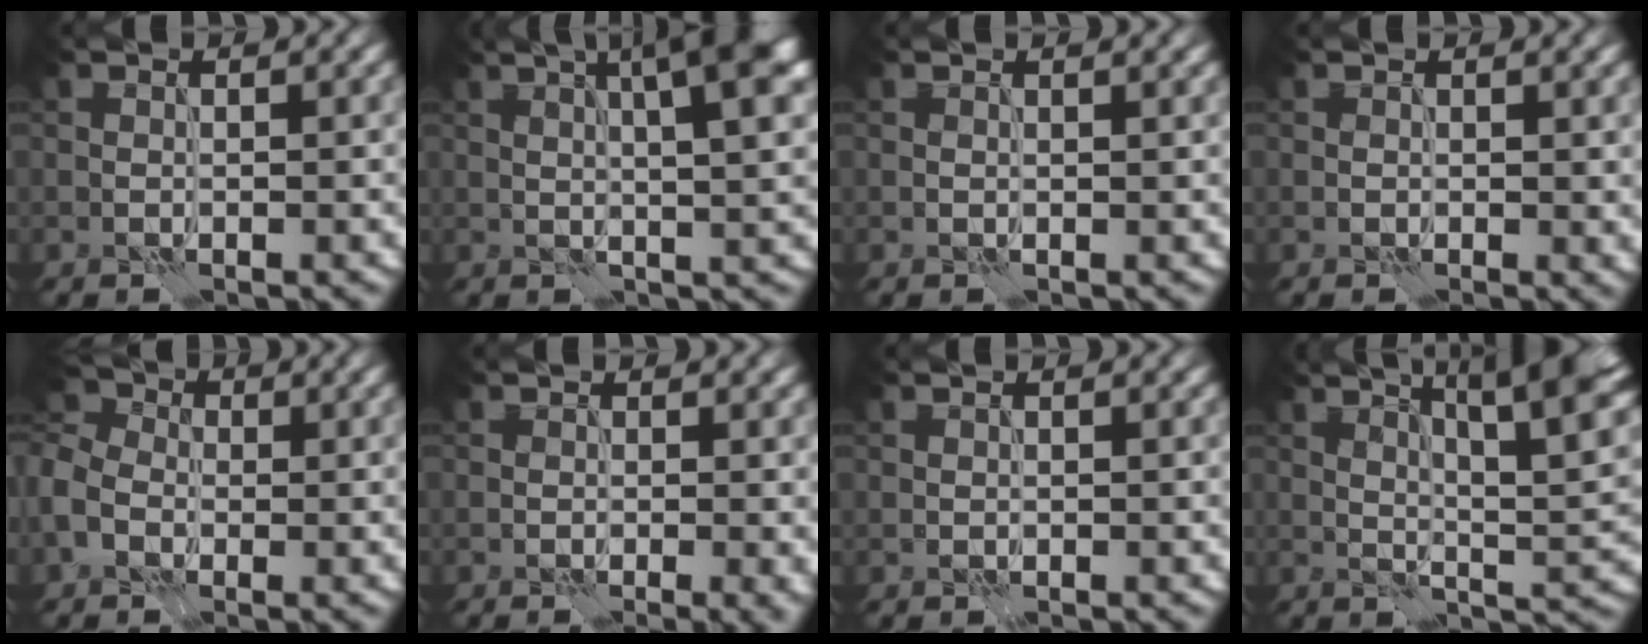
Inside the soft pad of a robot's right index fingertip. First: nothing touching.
{"total": 9.3, "force": [3.4, 2.5, 8.3], "torque": [-0.091, 0.025, 0.041]}
{"total": 1.0, "force": [0.7, 0.4, 0.6], "torque": [-0.004, 0.000, 0.003]}
{"total": 1.2, "force": [0.5, 0.4, 1.0], "torque": [-0.007, -0.003, 0.010]}
{"total": 5.6, "force": [-0.9, 4.6, 3.2], "torque": [-0.082, 0.007, -0.019]}
{"total": 2.8, "force": [0.1, 1.0, 2.6], "torque": [-0.014, 0.000, 0.003]}
{"total": 0.0}
{"total": 12.3, "force": [5.8, 3.8, 10.2], "torque": [-0.135, 0.023, 0.073]}